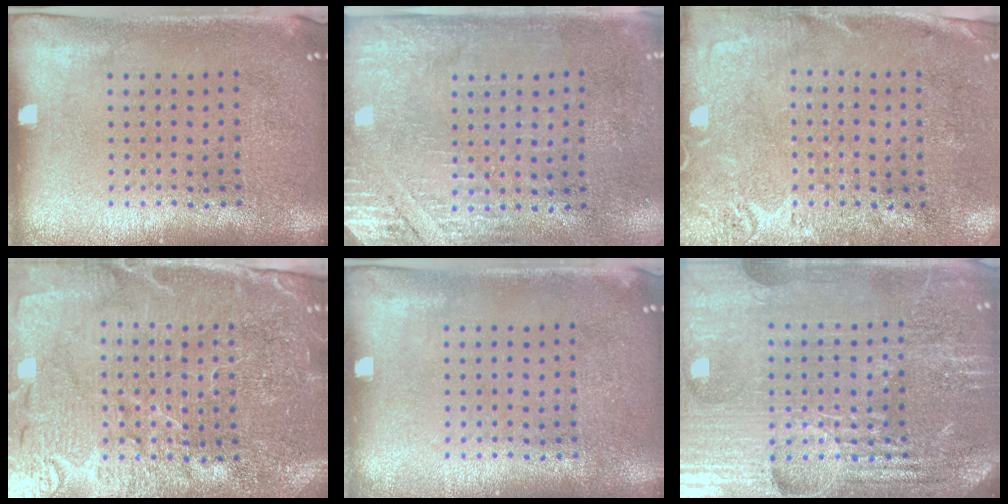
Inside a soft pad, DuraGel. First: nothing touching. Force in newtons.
{"total": 2.7, "press": 2.4, "slide": 1.2}
{"total": 2.7, "press": 2.2, "slide": 1.6}
{"total": 4.2, "press": 4.0, "slide": 1.2}
{"total": 0.0}
{"total": 5.6, "press": 5.1, "slide": 2.4}